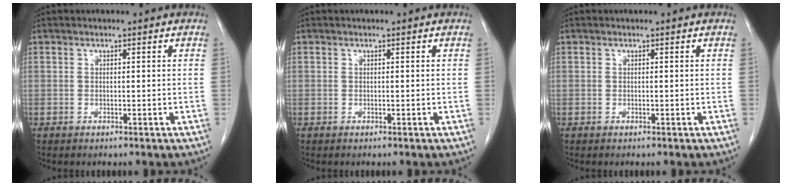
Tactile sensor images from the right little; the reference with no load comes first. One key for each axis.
{"total": 0.0}
{"total": 0.0}